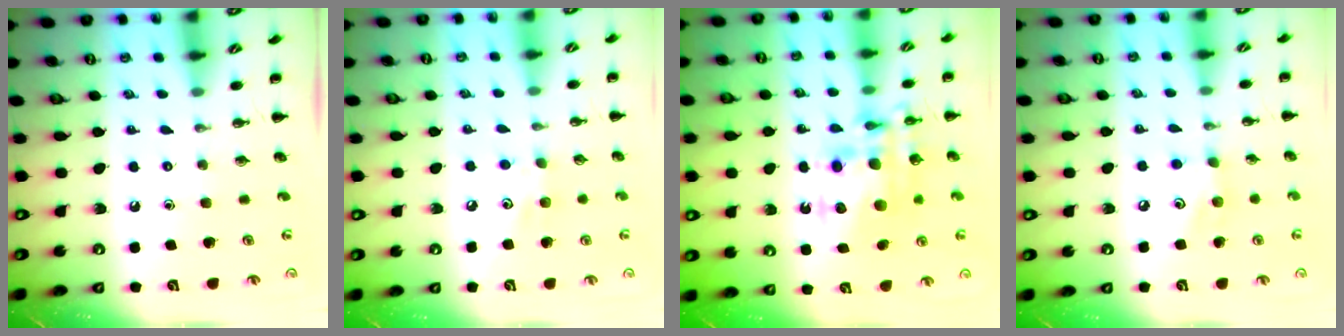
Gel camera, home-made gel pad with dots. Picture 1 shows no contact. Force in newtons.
{"total": 4.6, "press": 4.5, "slide": 1.2}
{"total": 13.2, "press": 13.0, "slide": 2.3}
{"total": 5.4, "press": 5.3, "slide": 1.1}